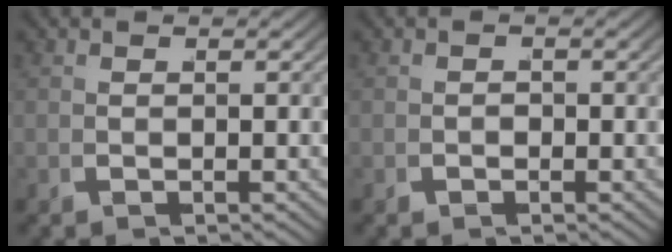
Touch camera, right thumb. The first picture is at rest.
{"total": 0.6, "force": [-0.4, 0.3, 0.1], "torque": [-0.002, 0.000, -0.014]}